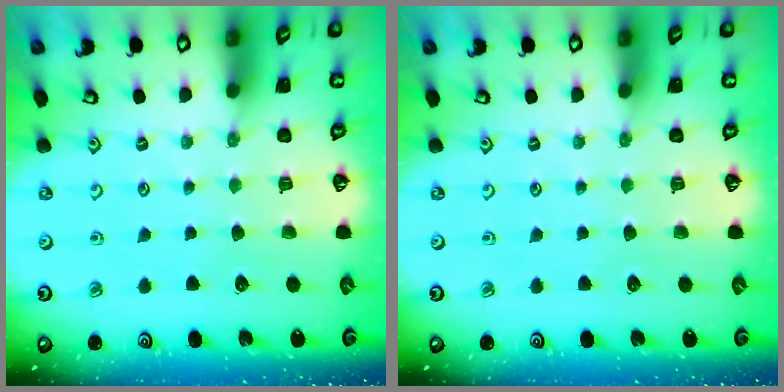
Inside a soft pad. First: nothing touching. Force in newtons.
{"total": 0.0}